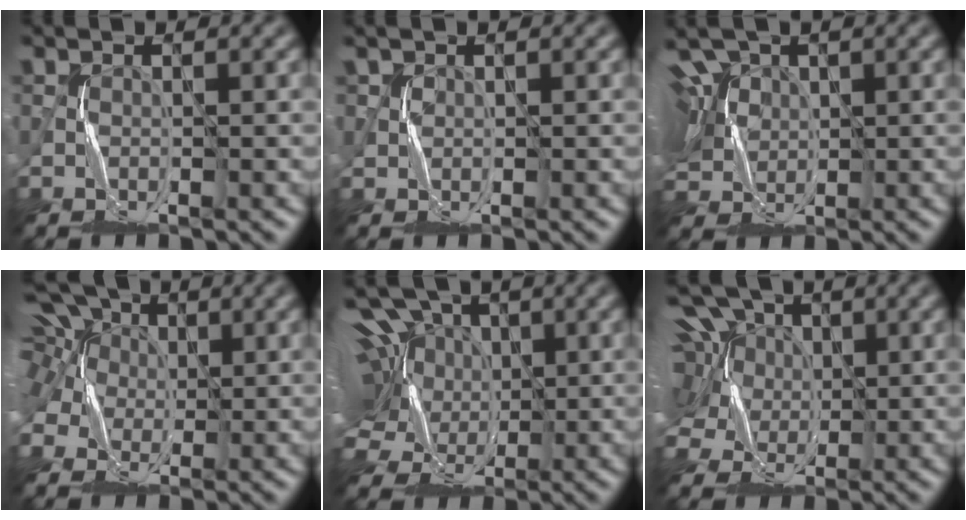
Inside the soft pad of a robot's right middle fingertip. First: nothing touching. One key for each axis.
{"total": 1.1, "fx": 0.7, "fy": 0.8, "fz": 0.2, "tx": -0.006, "ty": 0.003, "tz": 0.020}
{"total": 11.4, "fx": 3.9, "fy": 7.6, "fz": 7.5, "tx": -0.149, "ty": 0.035, "tz": 0.034}
{"total": 8.6, "fx": 3.5, "fy": 6.0, "fz": 5.1, "tx": -0.119, "ty": 0.037, "tz": 0.024}
{"total": 17.8, "fx": 5.3, "fy": 12.4, "fz": 11.6, "tx": -0.232, "ty": 0.055, "tz": 0.045}
{"total": 13.9, "fx": 5.5, "fy": 9.6, "fz": 8.4, "tx": -0.153, "ty": 0.045, "tz": 0.056}